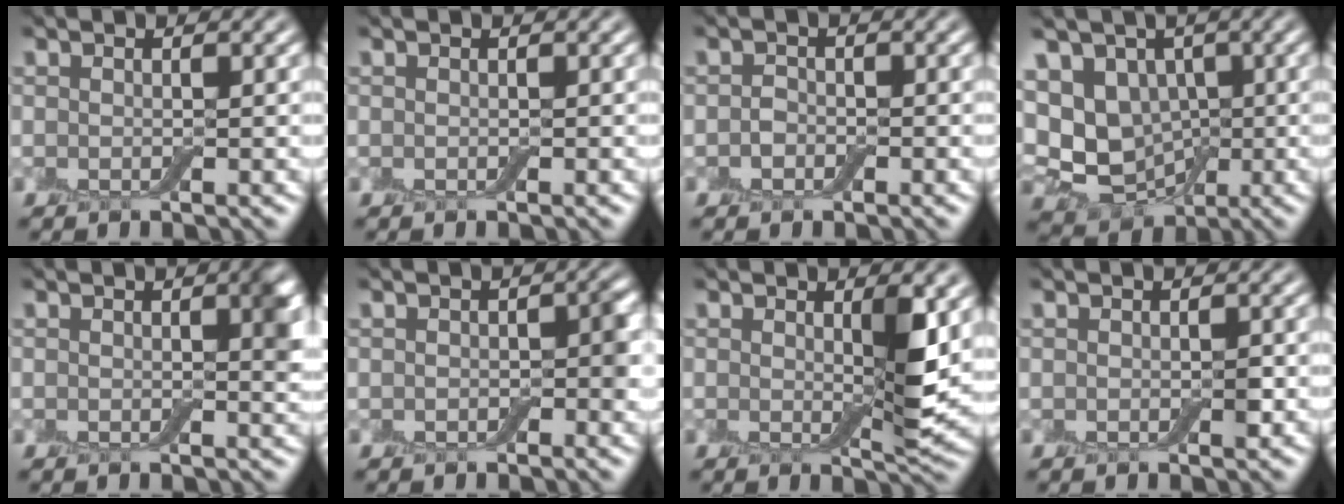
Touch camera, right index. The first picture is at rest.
{"total": 0.0}
{"total": 0.7, "force": [-0.4, 0.6, 0.1], "torque": [-0.003, 0.003, -0.012]}
{"total": 8.5, "force": [0.3, 7.0, 4.8], "torque": [-0.076, 0.004, -0.005]}
{"total": 2.2, "force": [0.2, 0.9, 2.0], "torque": [-0.021, 0.001, 0.002]}
{"total": 1.7, "force": [-0.2, 1.1, 1.2], "torque": [-0.017, -0.001, -0.007]}
{"total": 3.1, "force": [0.6, 0.8, 3.0], "torque": [-0.044, -0.007, 0.012]}
{"total": 1.0, "force": [-0.2, 0.5, 0.8], "torque": [-0.012, -0.003, -0.003]}